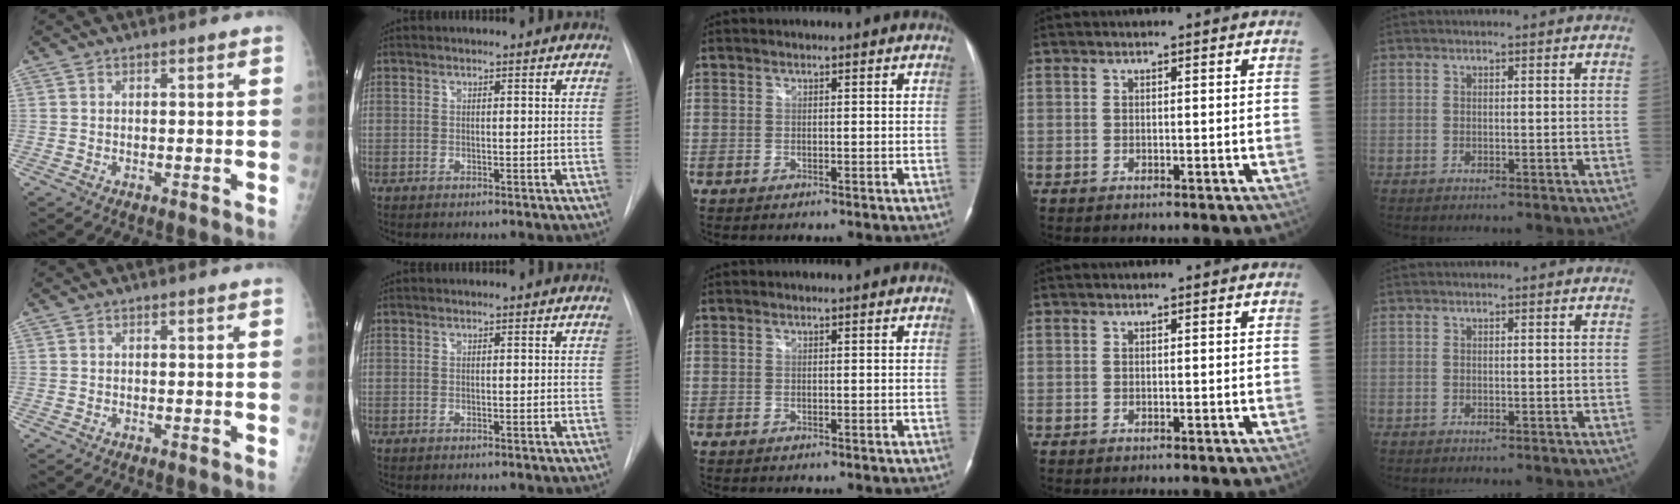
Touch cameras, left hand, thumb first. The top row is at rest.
{}